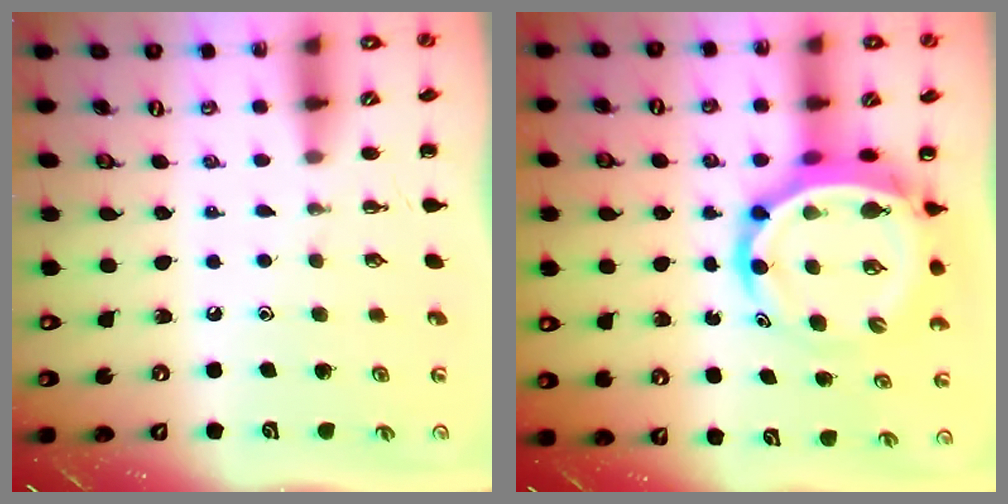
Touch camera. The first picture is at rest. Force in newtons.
{"total": 10.3, "press": 9.8, "slide": 3.2}